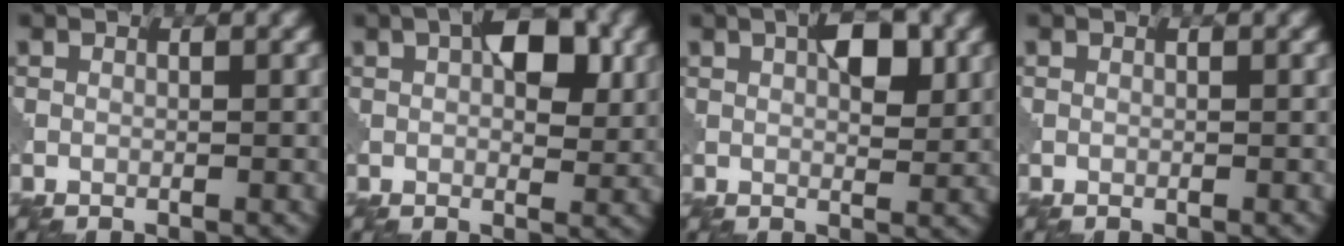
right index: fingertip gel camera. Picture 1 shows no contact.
{"total": 5.3, "force": [1.9, 2.7, 4.1], "torque": [-0.056, 0.001, 0.028]}
{"total": 3.8, "force": [1.6, 1.5, 3.1], "torque": [-0.047, 0.003, 0.027]}
{"total": 0.0}